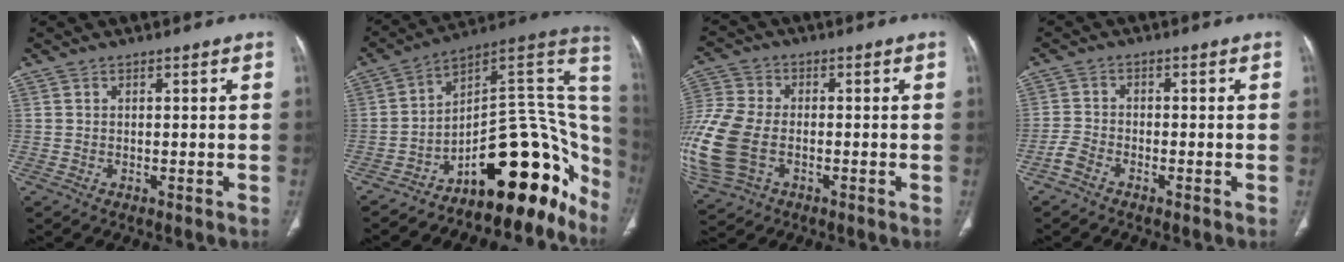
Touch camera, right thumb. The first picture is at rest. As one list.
[{"total": 25.3, "force": [-13.2, 11.0, 18.6], "torque": [-0.116, 0.132, -0.177]}, {"total": 19.4, "force": [-4.6, 13.2, 13.4], "torque": [-0.366, -0.001, -0.079]}, {"total": 2.7, "force": [-2.1, 1.1, 1.3], "torque": [-0.031, 0.011, -0.046]}]